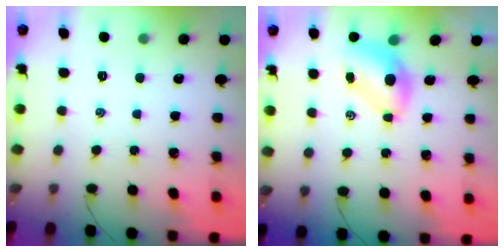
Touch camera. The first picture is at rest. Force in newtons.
{"total": 6.0, "press": 5.9, "slide": 0.7}